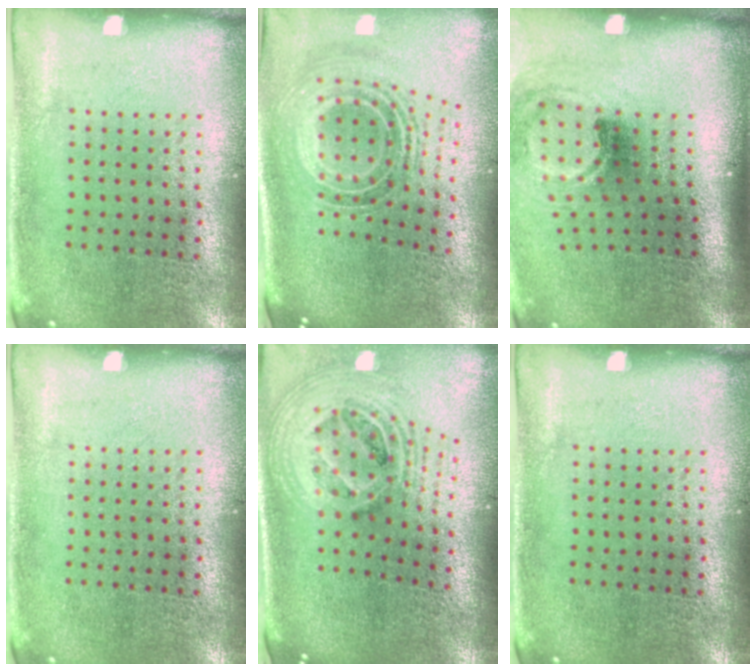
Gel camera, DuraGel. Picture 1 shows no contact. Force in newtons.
{"total": 1.5, "press": 1.2, "slide": 0.9}
{"total": 1.9, "press": 1.2, "slide": 1.5}
{"total": 0.0}
{"total": 2.3, "press": 1.6, "slide": 1.6}
{"total": 0.0}